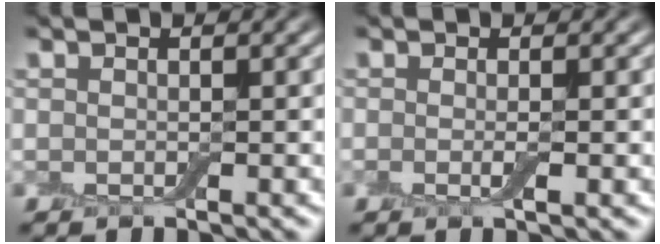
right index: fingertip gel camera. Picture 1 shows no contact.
{"total": 1.3, "force": [-0.2, 0.2, 1.3], "torque": [-0.025, -0.007, -0.006]}